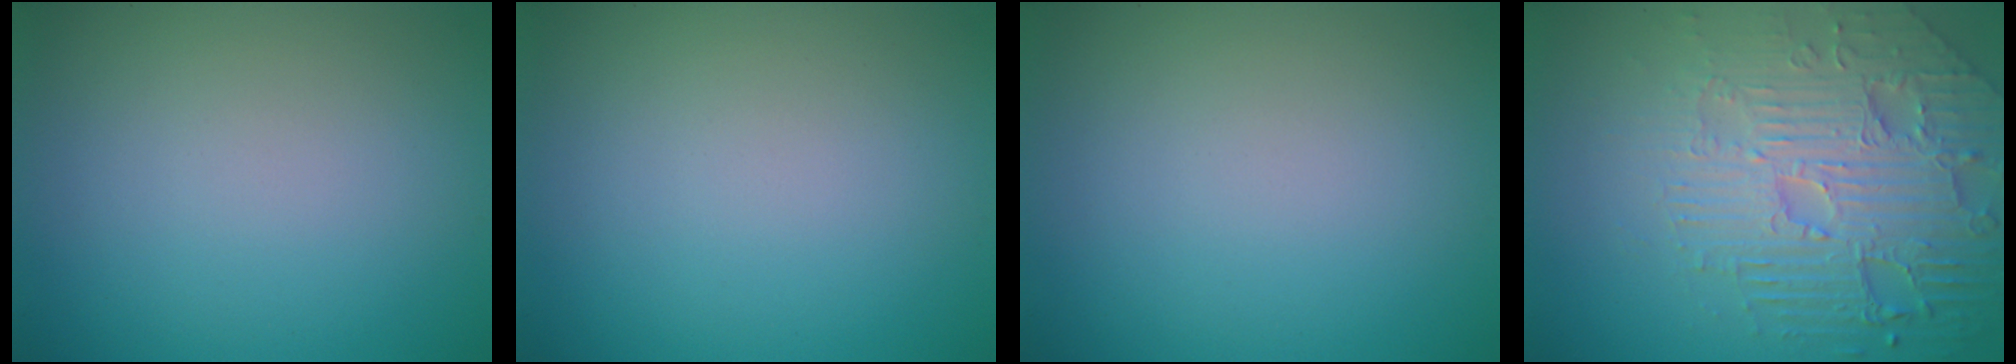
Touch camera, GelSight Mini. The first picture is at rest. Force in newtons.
{"total": 0.0}
{"total": 0.0}
{"total": 7.7, "press": 5.7, "slide": 5.2}